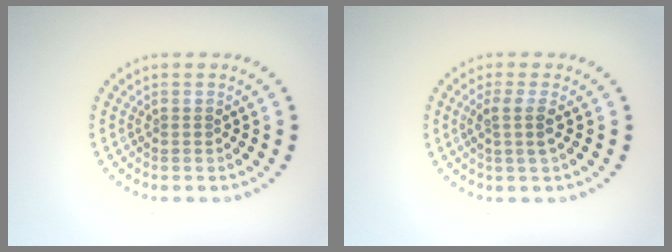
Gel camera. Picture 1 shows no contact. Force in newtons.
{"total": 1.9, "press": 1.5, "slide": 1.1}